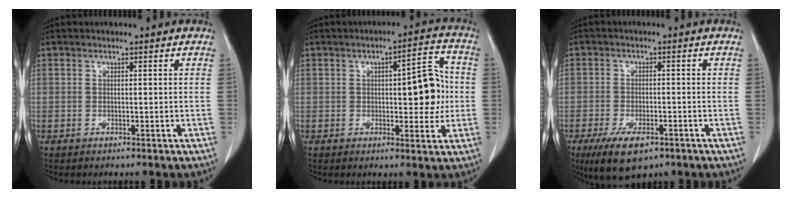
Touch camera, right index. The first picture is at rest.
{"total": 8.6, "force": [0.3, 2.9, 8.1], "torque": [-0.099, 0.022, 0.006]}
{"total": 7.4, "force": [-4.6, 3.1, 4.9], "torque": [-0.087, -0.010, -0.072]}